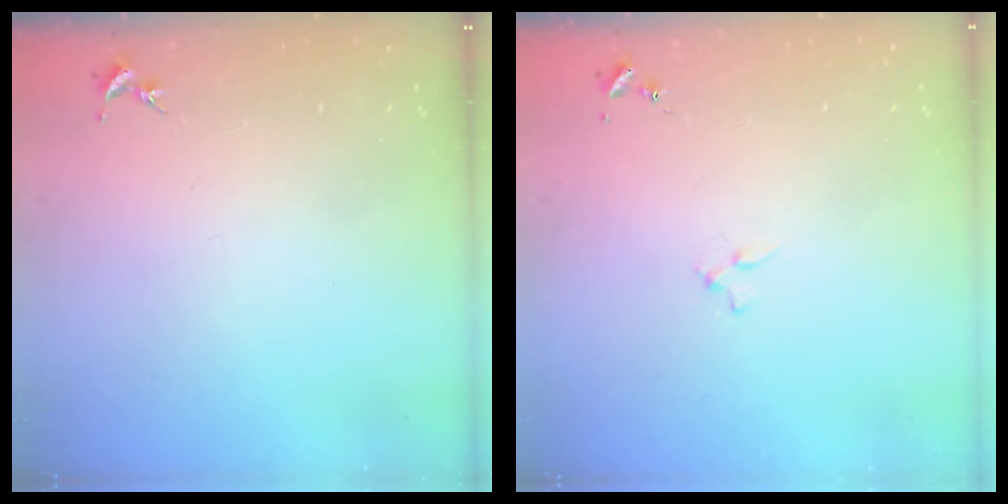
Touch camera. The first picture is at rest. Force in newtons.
{"total": 0.9, "press": 0.9, "slide": 0.2}